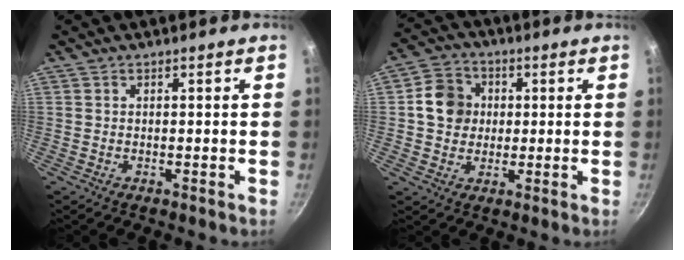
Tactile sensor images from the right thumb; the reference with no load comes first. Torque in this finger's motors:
{"motor_torque": [0.16, 1.49, 0.68, -0.24, 0.05]}